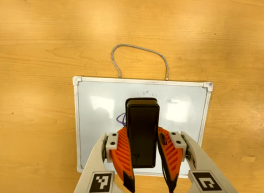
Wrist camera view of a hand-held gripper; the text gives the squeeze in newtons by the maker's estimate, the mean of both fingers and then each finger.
{"total": 7.2, "left": 5.7, "right": 8.7}